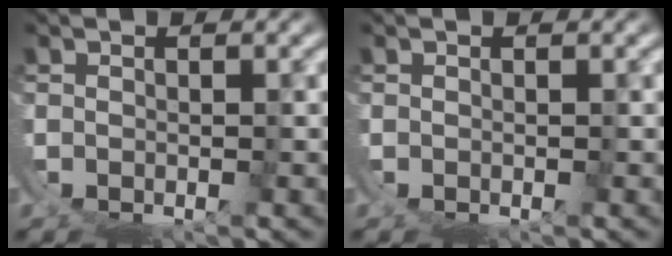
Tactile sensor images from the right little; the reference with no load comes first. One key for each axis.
{"total": 0.0}